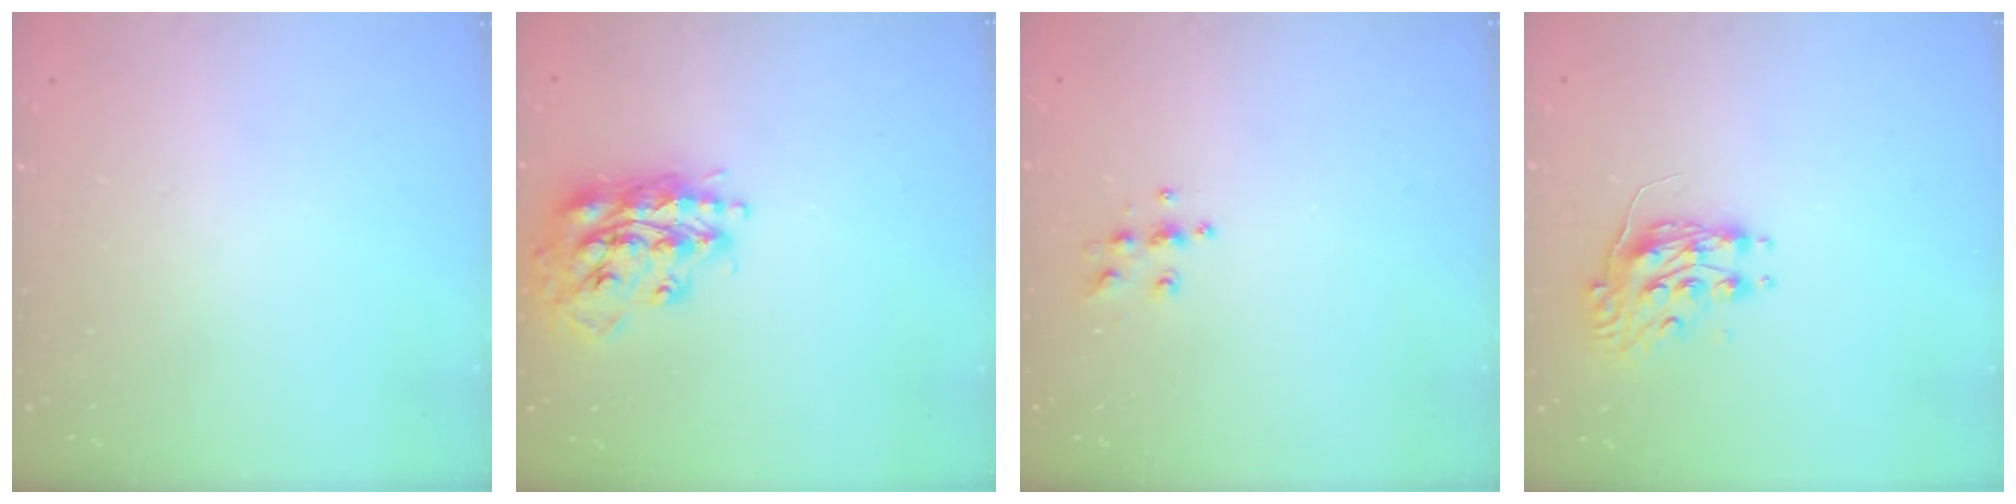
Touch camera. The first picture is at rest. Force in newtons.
{"total": 17.4, "press": 17.4, "slide": 1.1}
{"total": 6.9, "press": 6.9, "slide": 0.4}
{"total": 8.2, "press": 8.2, "slide": 0.3}